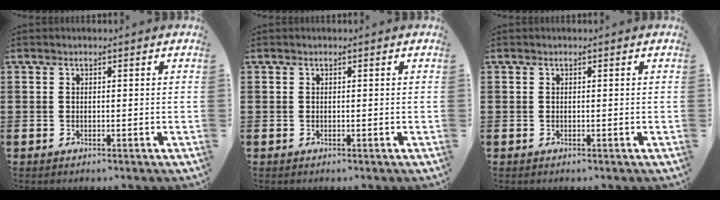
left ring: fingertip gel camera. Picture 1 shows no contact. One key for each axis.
{"total": 0.0}
{"total": 0.0}